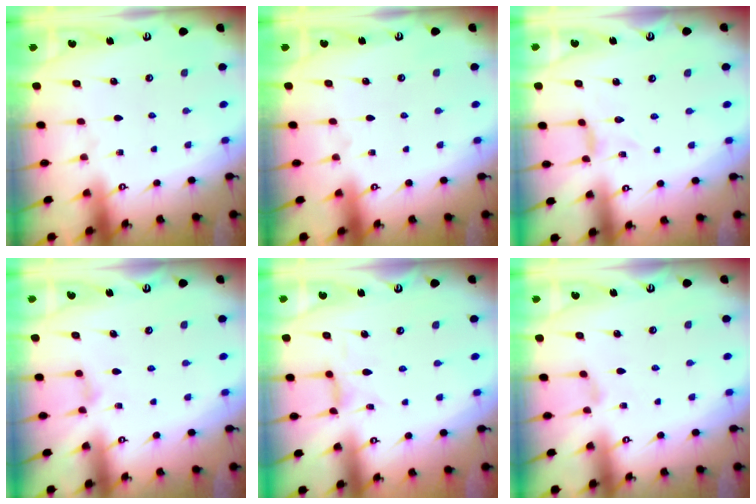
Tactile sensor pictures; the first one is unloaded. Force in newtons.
{"total": 0.0}
{"total": 0.0}
{"total": 2.0, "press": 2.0, "slide": 0.4}
{"total": 1.2, "press": 1.1, "slide": 0.4}
{"total": 2.0, "press": 2.0, "slide": 0.5}